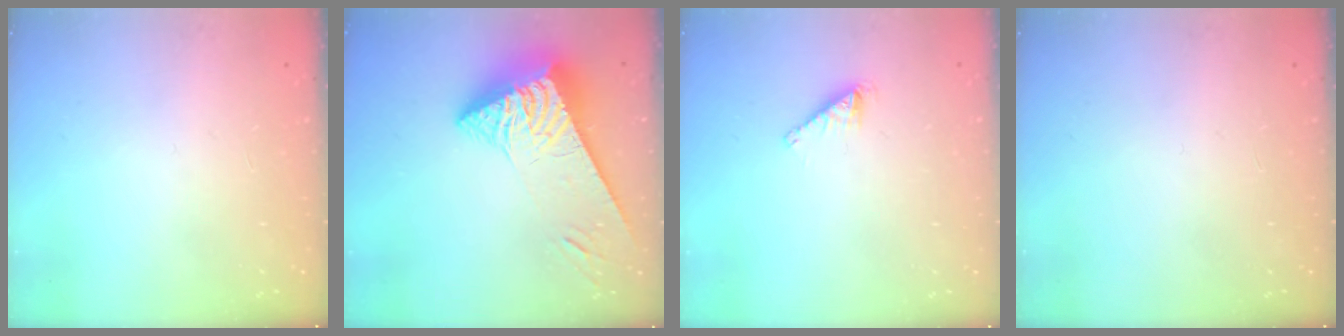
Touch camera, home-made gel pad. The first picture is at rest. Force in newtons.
{"total": 8.3, "press": 8.2, "slide": 1.1}
{"total": 2.1, "press": 2.1, "slide": 0.1}
{"total": 0.0}